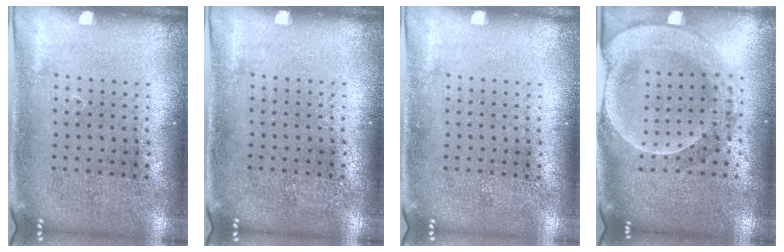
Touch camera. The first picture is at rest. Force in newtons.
{"total": 0.0}
{"total": 0.0}
{"total": 2.2, "press": 2.0, "slide": 0.9}